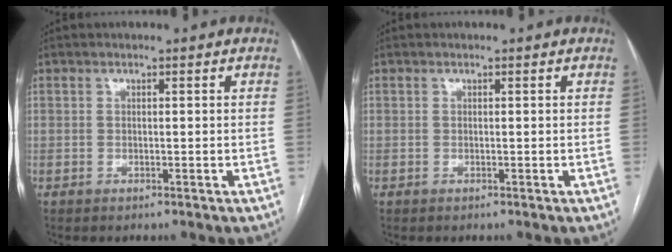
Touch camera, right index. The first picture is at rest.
{"total": 0.0}